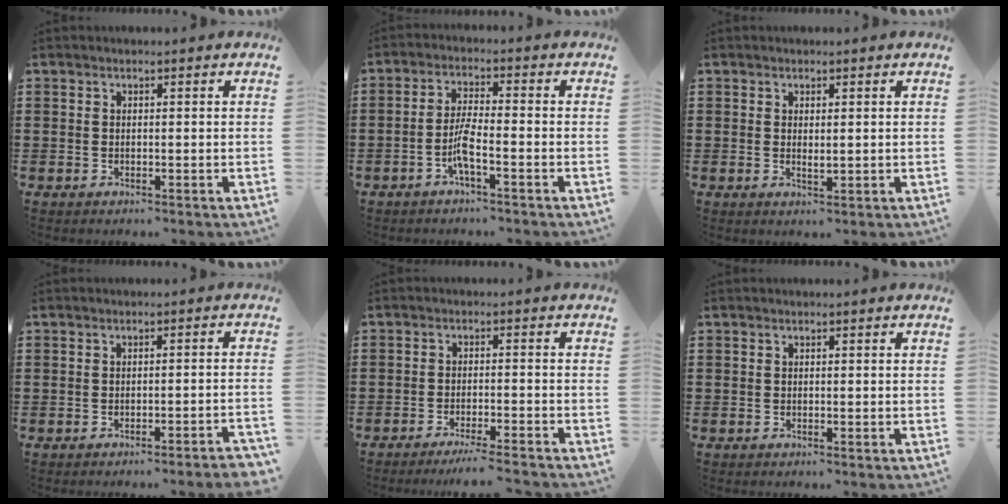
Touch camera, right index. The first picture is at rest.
{"total": 4.5, "force": [-2.3, 0.3, 3.8], "torque": [-0.087, -0.009, -0.047]}
{"total": 1.2, "force": [0.3, 0.4, 1.1], "torque": [-0.021, 0.002, 0.005]}
{"total": 1.7, "force": [-1.5, -0.2, 0.7], "torque": [-0.013, -0.001, -0.031]}
{"total": 3.3, "force": [-2.9, -0.5, 1.4], "torque": [-0.031, -0.010, -0.058]}
{"total": 0.0}